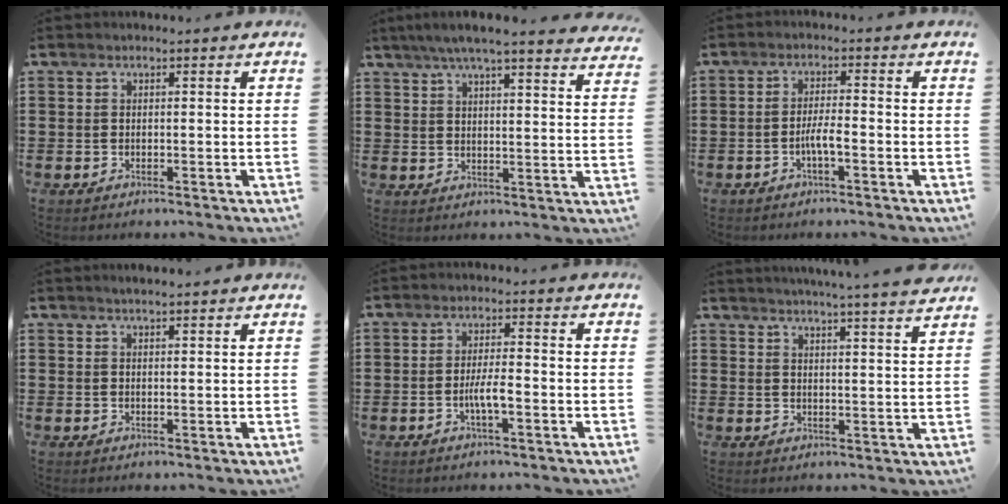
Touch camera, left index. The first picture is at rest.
{"total": 5.7, "force": [5.0, -0.2, 2.6], "torque": [-0.068, -0.021, 0.087]}
{"total": 3.3, "force": [-1.4, 0.5, 3.0], "torque": [-0.060, 0.001, -0.026]}
{"total": 1.4, "force": [1.3, 0.0, 0.5], "torque": [-0.011, 0.002, 0.026]}
{"total": 3.7, "force": [-1.2, 0.6, 3.4], "torque": [-0.067, 0.001, -0.024]}
{"total": 4.3, "force": [4.0, -1.1, 1.0], "torque": [-0.033, -0.024, 0.068]}